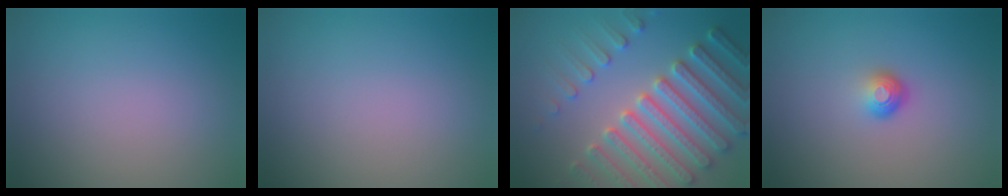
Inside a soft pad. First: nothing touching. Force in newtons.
{"total": 0.0}
{"total": 7.4, "press": 7.2, "slide": 2.0}
{"total": 1.8, "press": 1.1, "slide": 1.5}